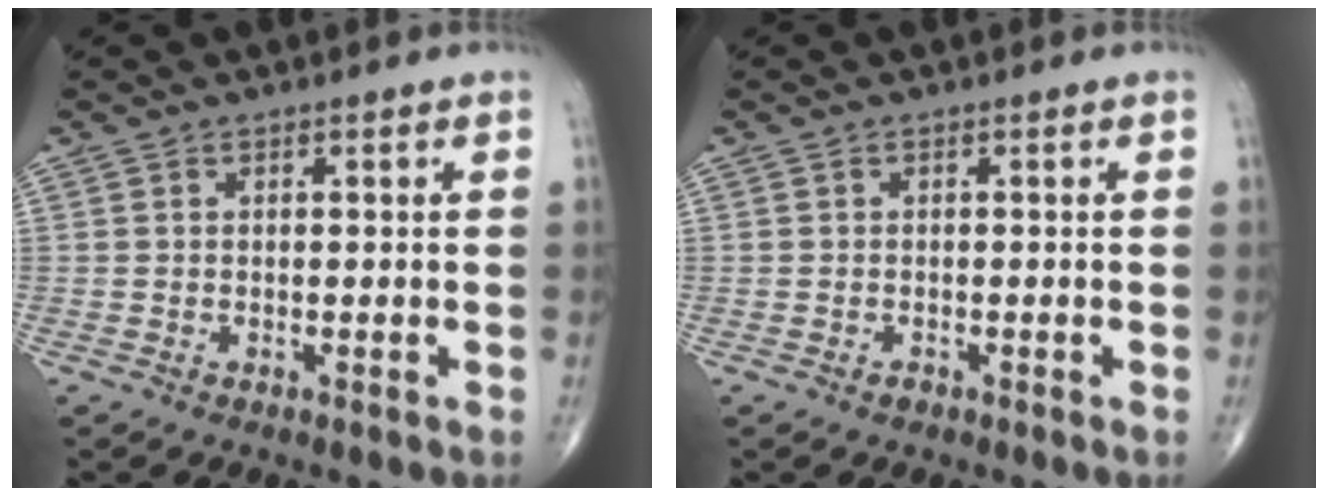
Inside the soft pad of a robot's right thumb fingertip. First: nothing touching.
{"total": 0.7, "force": [-0.5, 0.4, 0.3], "torque": [-0.002, 0.001, -0.009]}